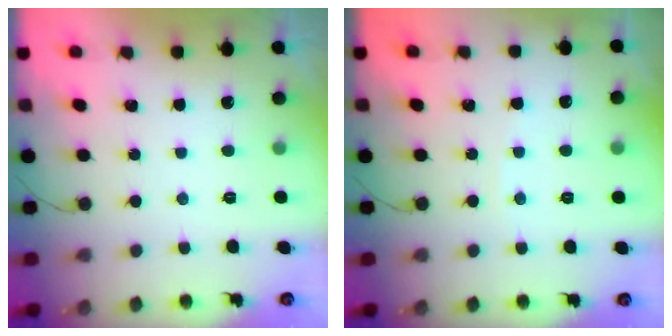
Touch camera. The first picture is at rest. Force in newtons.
{"total": 1.6, "press": 1.6, "slide": 0.2}